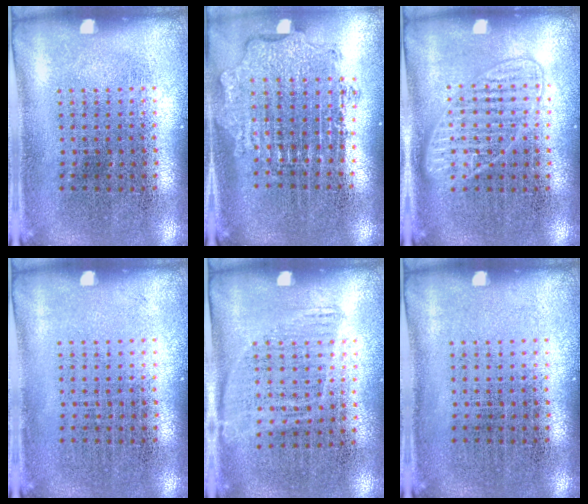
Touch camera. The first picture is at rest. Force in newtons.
{"total": 1.9, "press": 1.4, "slide": 1.2}
{"total": 2.4, "press": 2.3, "slide": 0.4}
{"total": 0.0}
{"total": 1.1, "press": 0.9, "slide": 0.7}
{"total": 0.0}